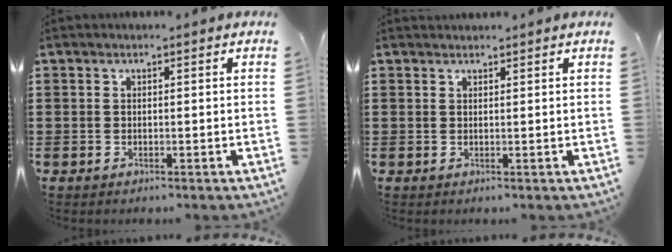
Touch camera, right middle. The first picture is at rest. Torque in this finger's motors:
{"motor_torque": [-0.30, -0.11, -0.03, -0.01]}